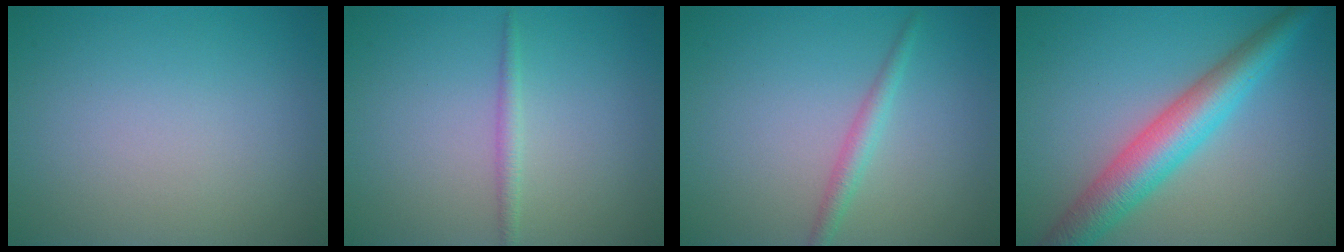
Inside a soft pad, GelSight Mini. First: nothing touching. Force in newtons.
{"total": 1.2, "press": 1.2, "slide": 0.1}
{"total": 1.7, "press": 1.7, "slide": 0.0}
{"total": 6.4, "press": 6.4, "slide": 0.1}